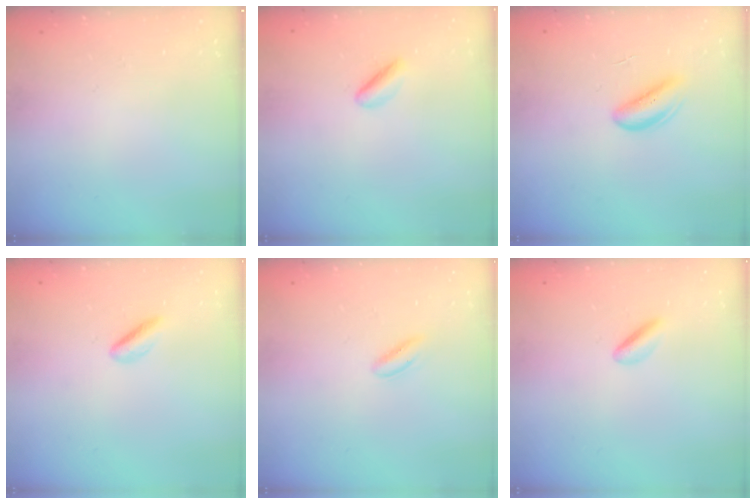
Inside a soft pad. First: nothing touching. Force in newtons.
{"total": 2.8, "press": 2.6, "slide": 0.9}
{"total": 4.7, "press": 4.7, "slide": 0.5}
{"total": 1.8, "press": 1.5, "slide": 0.9}
{"total": 2.6, "press": 2.5, "slide": 0.8}
{"total": 1.8, "press": 1.6, "slide": 0.9}